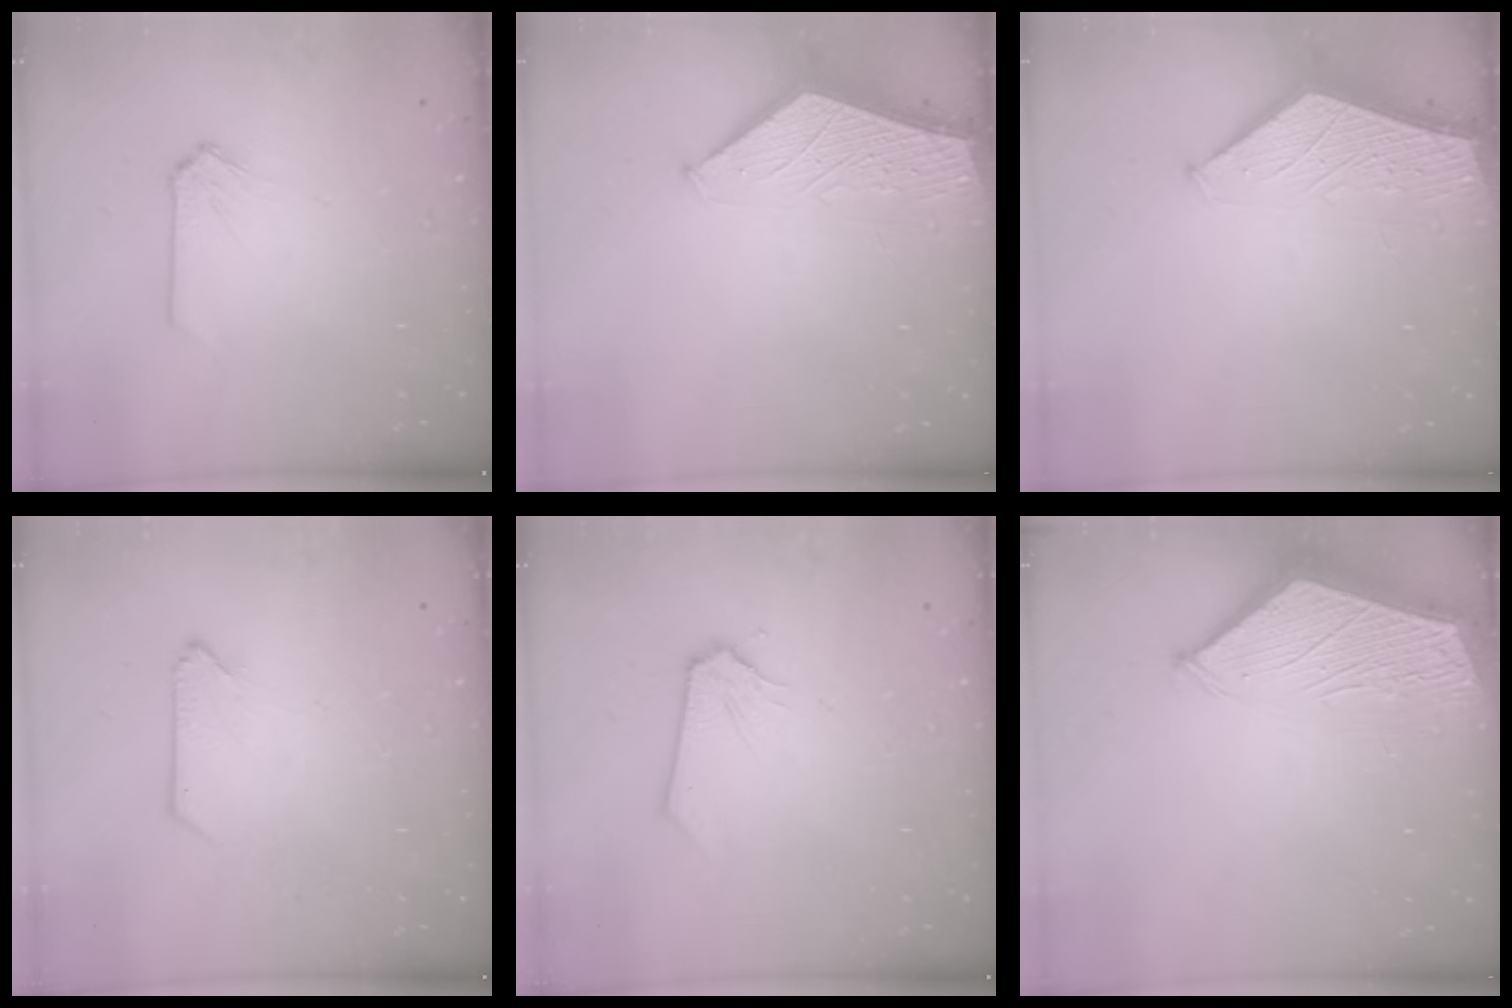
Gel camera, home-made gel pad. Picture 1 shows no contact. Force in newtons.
{"total": 1.6, "press": 1.6, "slide": 0.2}
{"total": 1.6, "press": 1.6, "slide": 0.2}
{"total": 0.0}
{"total": 0.0}
{"total": 3.8, "press": 3.8, "slide": 0.6}